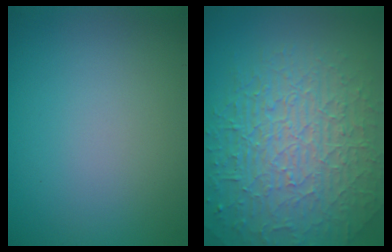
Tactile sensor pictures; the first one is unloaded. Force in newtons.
{"total": 9.7, "press": 6.4, "slide": 7.3}